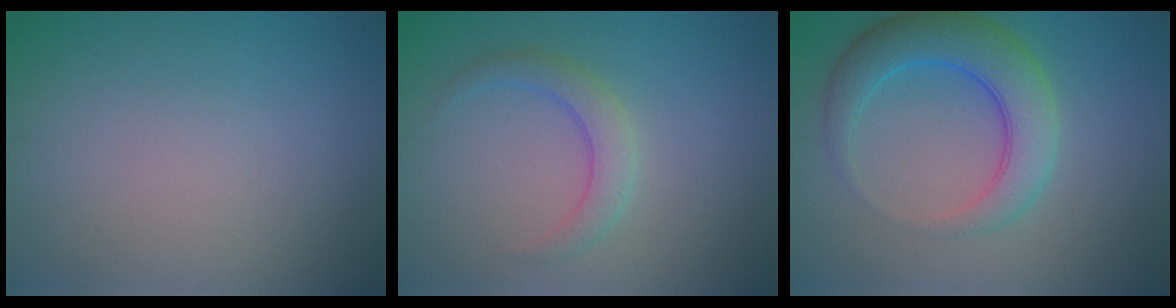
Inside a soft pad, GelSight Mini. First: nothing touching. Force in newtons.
{"total": 2.4, "press": 2.4, "slide": 0.0}
{"total": 5.8, "press": 5.8, "slide": 0.1}